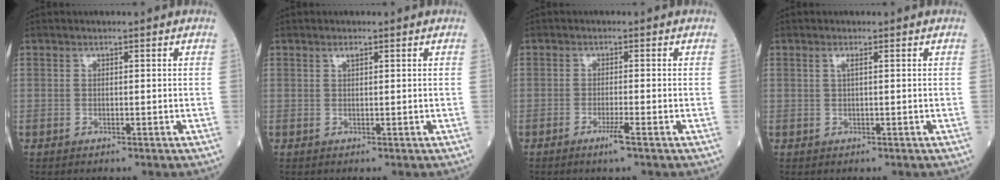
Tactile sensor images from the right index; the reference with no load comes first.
{"total": 0.8, "force": [0.5, 0.2, 0.6], "torque": [-0.012, 0.000, 0.008]}
{"total": 2.4, "force": [-1.5, -0.4, 1.9], "torque": [-0.037, -0.006, -0.028]}
{"total": 0.7, "force": [0.2, 0.0, 0.7], "torque": [-0.019, 0.002, 0.004]}